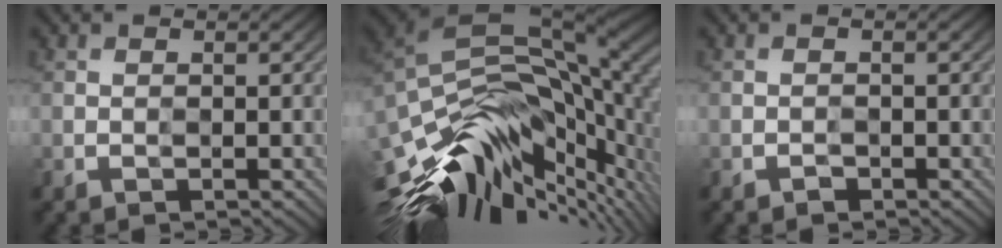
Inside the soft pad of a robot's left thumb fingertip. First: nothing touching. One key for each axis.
{"total": 14.4, "fx": -4.7, "fy": 7.0, "fz": 11.7, "tx": -0.236, "ty": -0.003, "tz": -0.082}
{"total": 0.9, "fx": -0.9, "fy": 0.2, "fz": -0.1, "tx": 0.006, "ty": 0.002, "tz": -0.014}